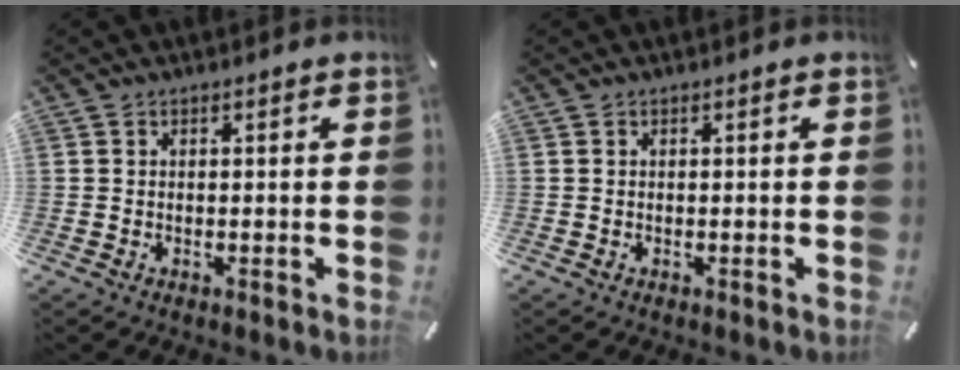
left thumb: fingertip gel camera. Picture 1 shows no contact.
{"total": 0.0}